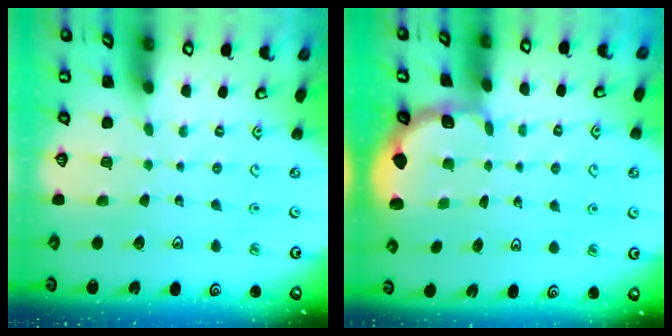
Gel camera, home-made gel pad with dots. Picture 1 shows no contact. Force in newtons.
{"total": 1.8, "press": 1.6, "slide": 0.7}